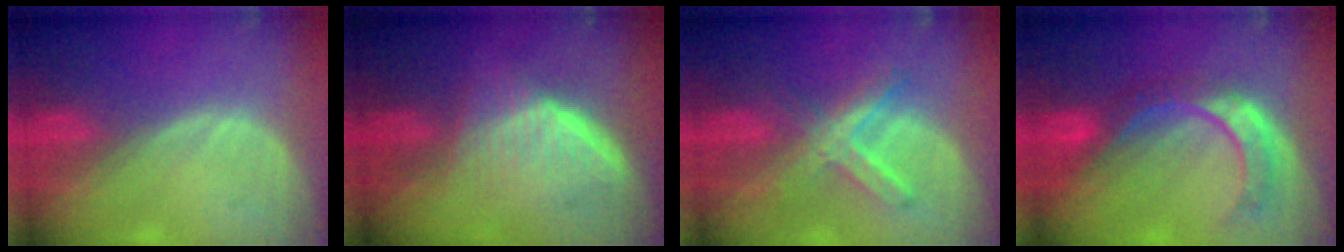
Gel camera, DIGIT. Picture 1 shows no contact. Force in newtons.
{"total": 6.5, "press": 6.0, "slide": 2.6}
{"total": 7.0, "press": 6.2, "slide": 3.2}
{"total": 8.5, "press": 7.2, "slide": 4.6}